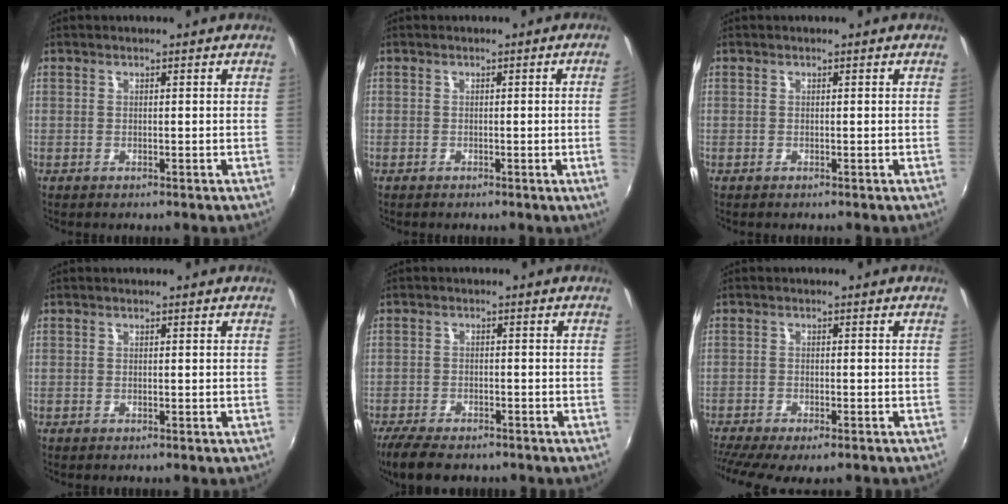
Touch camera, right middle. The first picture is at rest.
{"total": 2.3, "force": [-0.1, -1.3, 1.9], "torque": [-0.029, -0.011, 0.003]}
{"total": 0.0}
{"total": 0.0}
{"total": 8.7, "force": [-7.0, 2.8, 4.2], "torque": [-0.104, -0.028, -0.121]}
{"total": 9.2, "force": [-7.2, 2.1, 5.3], "torque": [-0.123, -0.041, -0.119]}